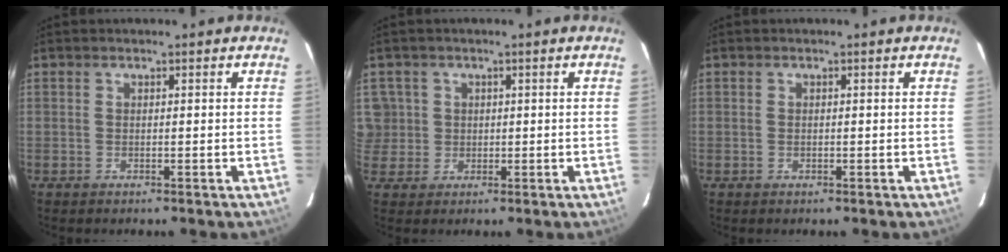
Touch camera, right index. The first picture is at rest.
{"total": 5.3, "force": [0.7, 5.2, 0.7], "torque": [0.000, 0.019, 0.018]}
{"total": 0.0}